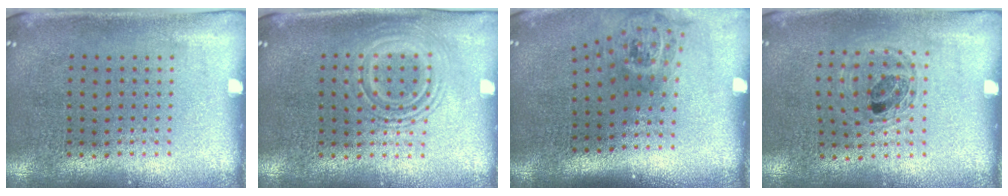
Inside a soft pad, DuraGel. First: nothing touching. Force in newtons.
{"total": 1.6, "press": 1.6, "slide": 0.3}
{"total": 2.0, "press": 1.4, "slide": 1.5}
{"total": 1.0, "press": 0.9, "slide": 0.3}